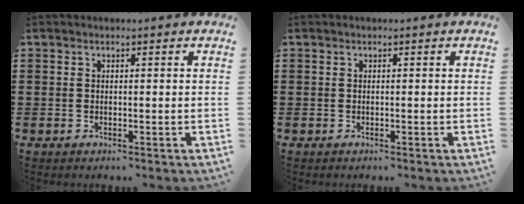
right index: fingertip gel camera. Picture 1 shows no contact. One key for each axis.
{"total": 0.0}